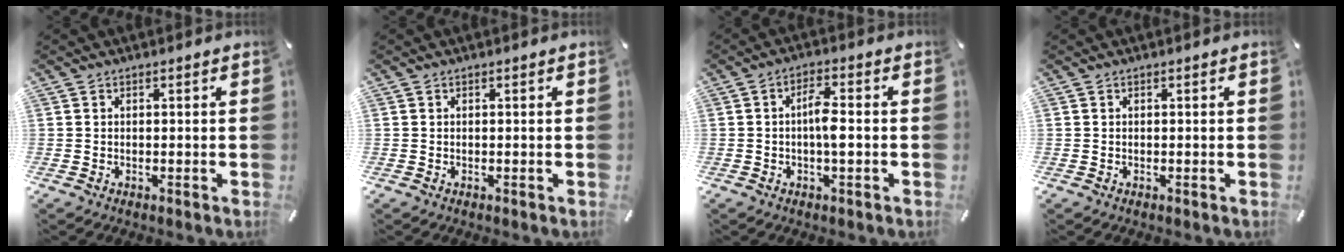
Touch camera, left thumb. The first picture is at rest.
{"total": 0.0}
{"total": 5.3, "force": [-0.6, 1.7, 5.0], "torque": [-0.096, 0.006, -0.015]}
{"total": 0.0}